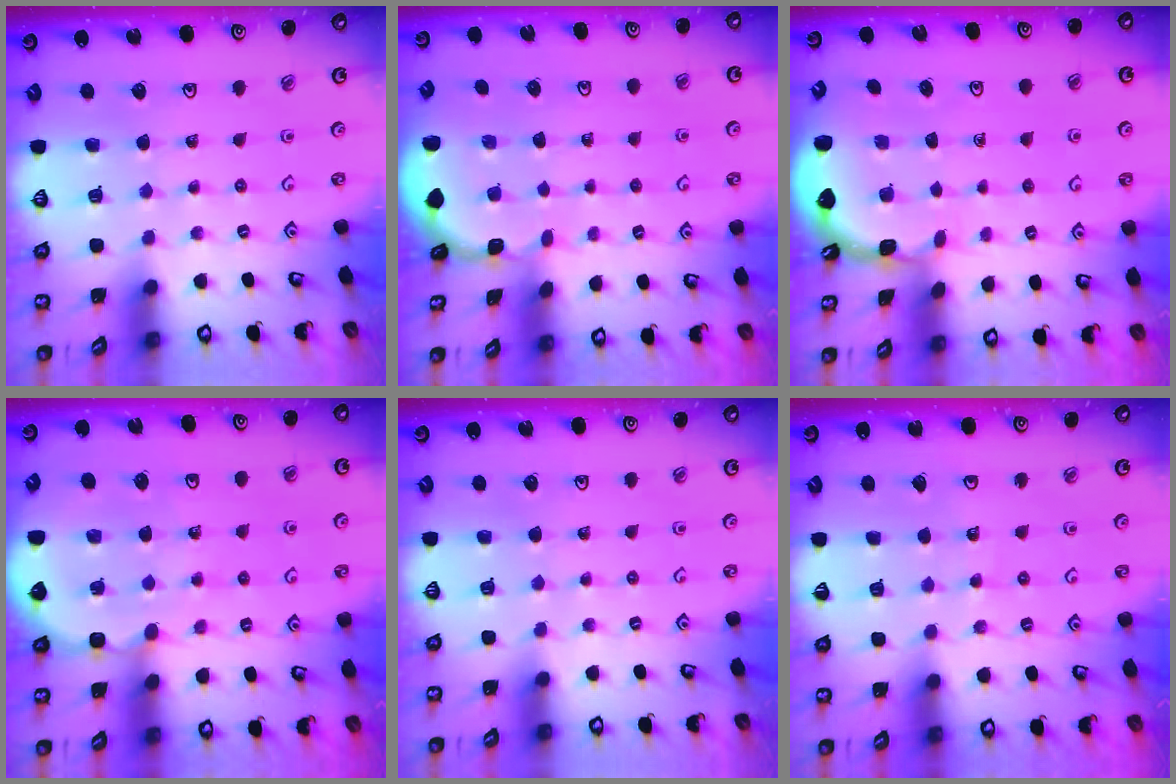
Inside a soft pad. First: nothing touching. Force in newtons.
{"total": 1.1, "press": 1.1, "slide": 0.1}
{"total": 1.1, "press": 1.1, "slide": 0.1}
{"total": 6.6, "press": 6.4, "slide": 1.5}
{"total": 0.0}
{"total": 3.7, "press": 3.7, "slide": 0.5}